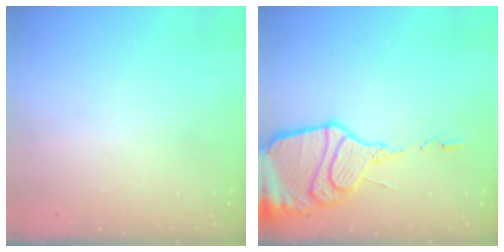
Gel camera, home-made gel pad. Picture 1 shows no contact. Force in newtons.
{"total": 19.2, "press": 19.1, "slide": 1.6}